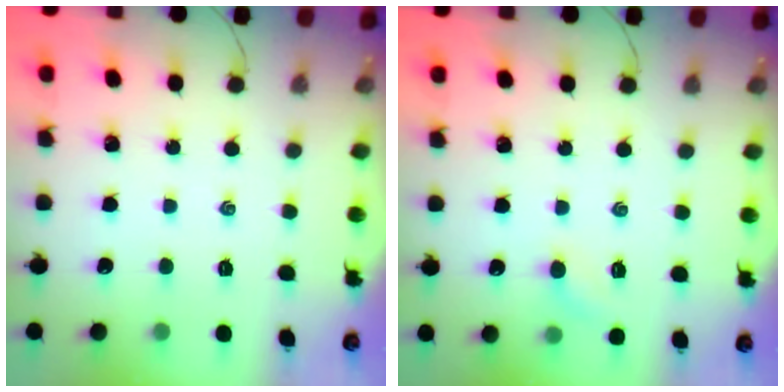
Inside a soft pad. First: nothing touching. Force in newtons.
{"total": 4.8, "press": 4.7, "slide": 1.1}